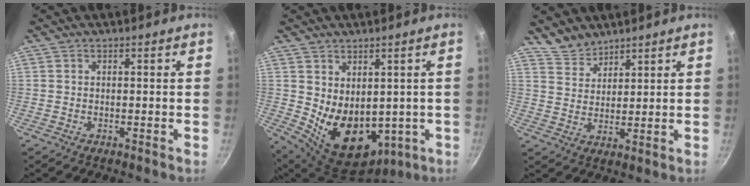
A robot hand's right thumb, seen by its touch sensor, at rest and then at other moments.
{"total": 13.1, "force": [0.5, 9.4, 9.1], "torque": [-0.118, -0.030, 0.043]}
{"total": 5.2, "force": [4.7, 2.1, 0.6], "torque": [-0.001, -0.022, 0.094]}